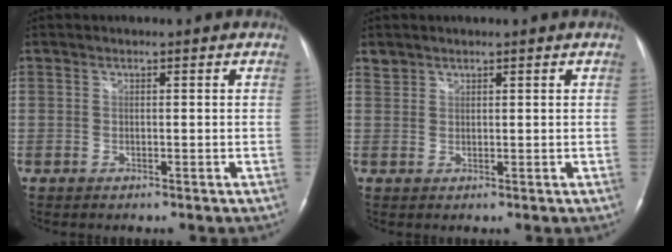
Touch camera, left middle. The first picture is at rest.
{"total": 1.4, "force": [1.2, 0.6, -0.2], "torque": [0.006, 0.007, 0.022]}